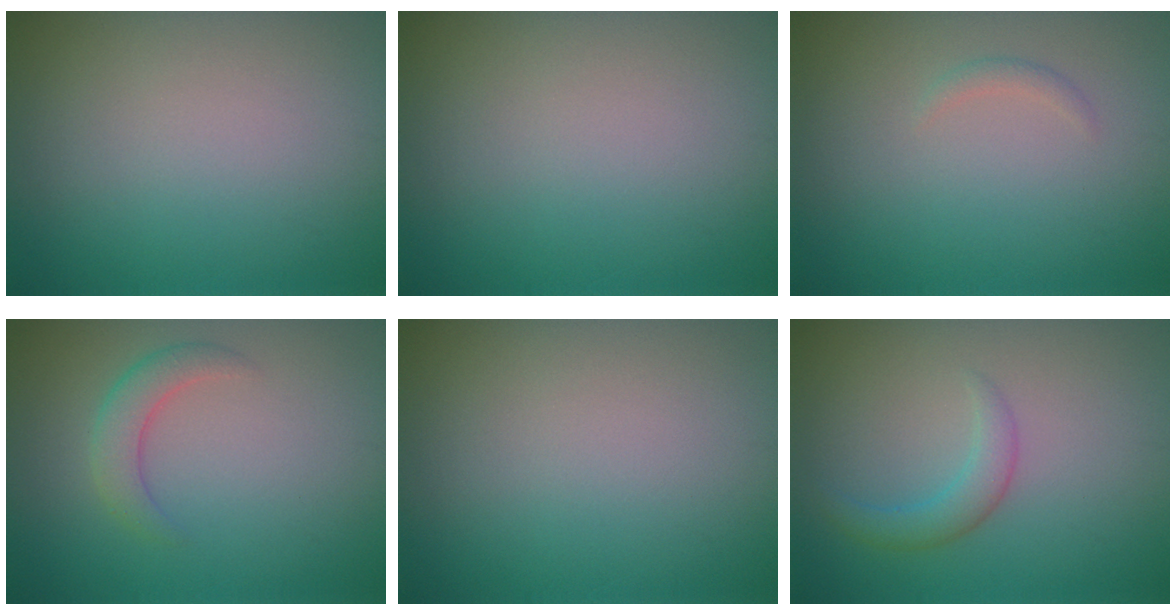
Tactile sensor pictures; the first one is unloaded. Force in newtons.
{"total": 0.0}
{"total": 0.7, "press": 0.7, "slide": 0.0}
{"total": 2.4, "press": 2.4, "slide": 0.2}
{"total": 0.0}
{"total": 2.0, "press": 2.0, "slide": 0.1}